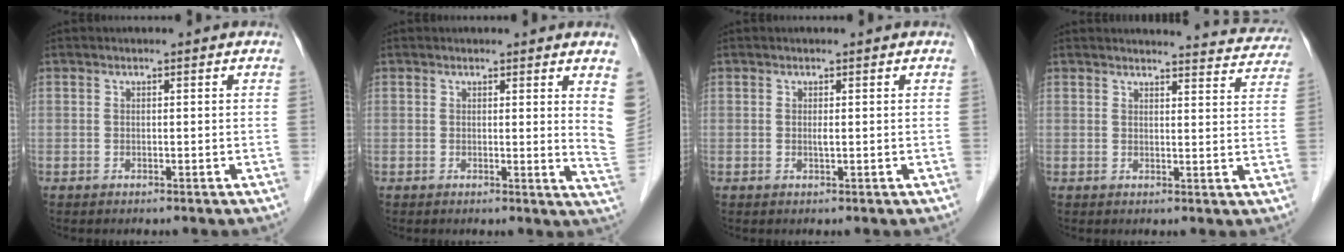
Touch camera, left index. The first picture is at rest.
{"total": 4.7, "force": [2.2, 0.1, 4.2], "torque": [-0.046, -0.015, 0.011]}
{"total": 0.6, "force": [0.1, 0.0, 0.6], "torque": [-0.015, -0.002, 0.003]}
{"total": 12.4, "force": [12.1, 1.7, 1.7], "torque": [0.005, -0.037, 0.112]}